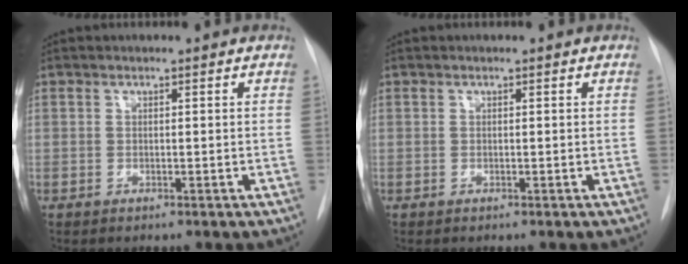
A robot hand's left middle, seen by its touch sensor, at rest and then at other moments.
{"total": 0.0}